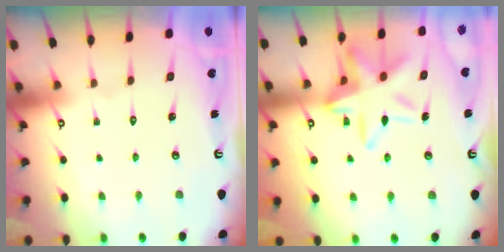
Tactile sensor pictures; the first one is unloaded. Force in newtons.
{"total": 16.1, "press": 16.1, "slide": 1.3}